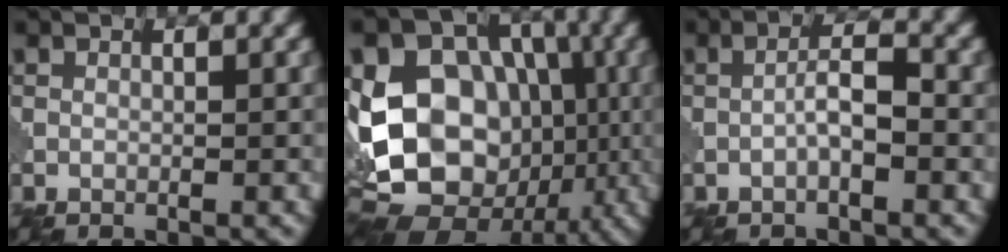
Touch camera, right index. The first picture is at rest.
{"total": 15.8, "force": [-2.0, 12.4, 9.7], "torque": [-0.169, 0.010, -0.032]}
{"total": 2.5, "force": [-0.8, 0.5, 2.4], "torque": [-0.043, 0.010, -0.019]}